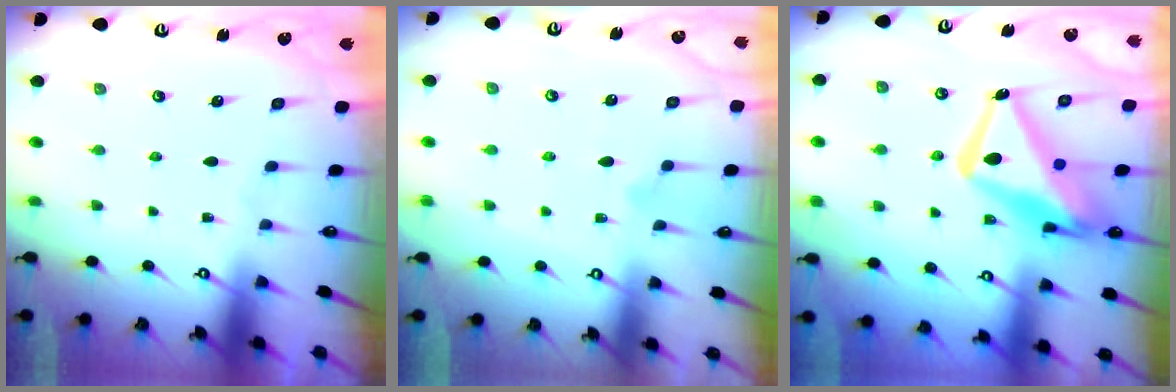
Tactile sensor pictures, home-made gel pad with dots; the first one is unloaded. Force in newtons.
{"total": 8.5, "press": 8.4, "slide": 0.5}
{"total": 19.7, "press": 19.6, "slide": 2.0}